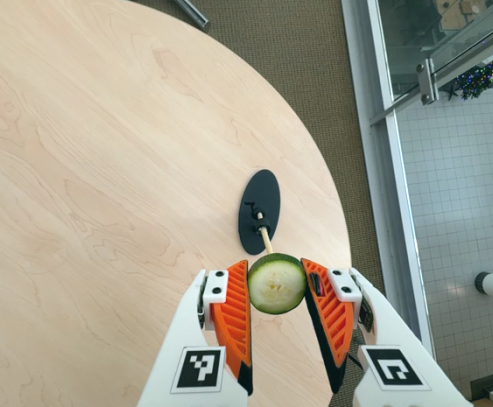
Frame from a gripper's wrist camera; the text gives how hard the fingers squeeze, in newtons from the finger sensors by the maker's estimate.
{"total": 7.8, "left": 7.8, "right": 7.8}